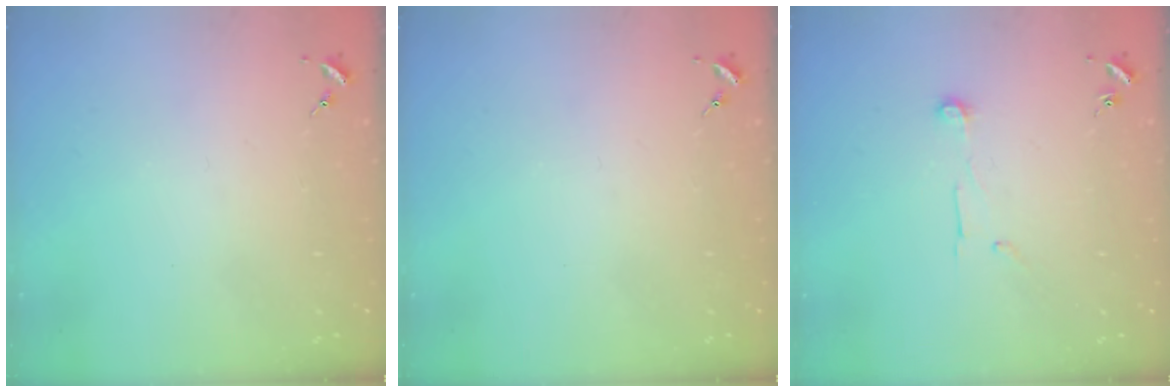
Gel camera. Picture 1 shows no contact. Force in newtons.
{"total": 0.0}
{"total": 6.8, "press": 6.7, "slide": 0.7}